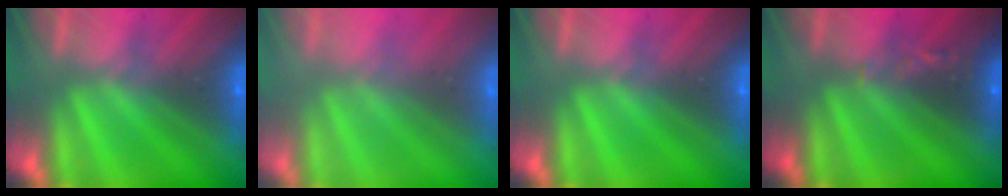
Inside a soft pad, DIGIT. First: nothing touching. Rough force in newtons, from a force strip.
{"total": 2.7}
{"total": 0.0}
{"total": 2.4}